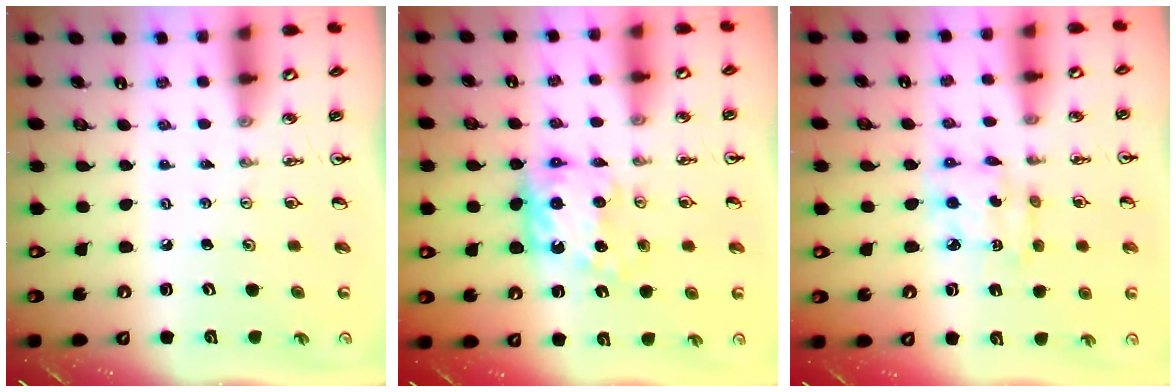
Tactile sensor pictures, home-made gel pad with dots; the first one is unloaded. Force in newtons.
{"total": 10.3, "press": 10.3, "slide": 0.5}
{"total": 6.6, "press": 6.6, "slide": 0.4}